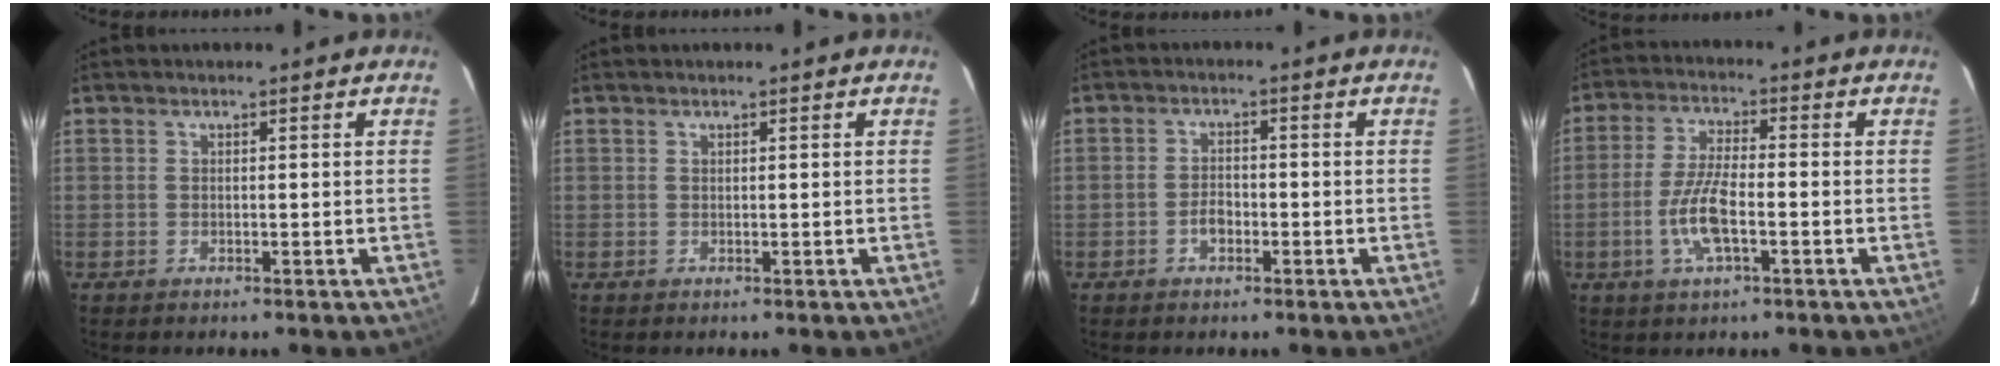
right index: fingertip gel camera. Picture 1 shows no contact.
{"total": 0.0}
{"total": 2.8, "force": [-1.3, 1.7, 1.7], "torque": [-0.034, 0.006, -0.025]}
{"total": 8.2, "force": [-2.6, 2.3, 7.5], "torque": [-0.158, 0.000, -0.053]}